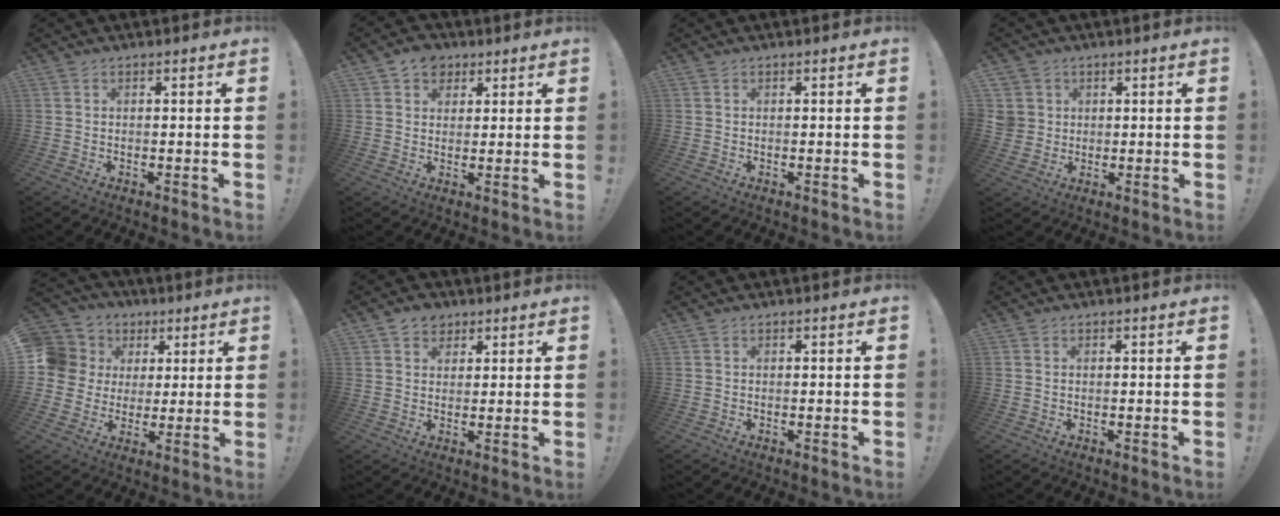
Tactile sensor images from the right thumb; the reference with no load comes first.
{"total": 5.9, "force": [3.0, 4.7, 1.8], "torque": [-0.024, -0.008, 0.057]}
{"total": 0.0}
{"total": 5.1, "force": [1.4, 4.8, 1.0], "torque": [-0.017, -0.007, 0.027]}
{"total": 11.6, "force": [2.9, 10.7, 3.6], "torque": [-0.069, -0.005, 0.072]}
{"total": 5.1, "force": [2.9, 4.0, 1.2], "torque": [-0.011, -0.010, 0.054]}
{"total": 0.0}
{"total": 0.0}